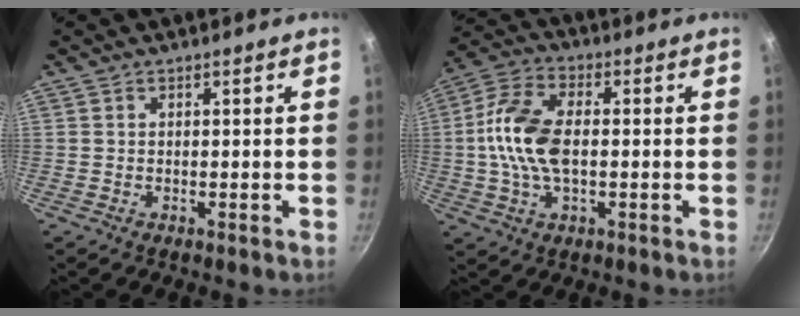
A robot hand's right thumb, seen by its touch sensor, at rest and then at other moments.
{"total": 12.7, "force": [-0.2, 7.2, 10.5], "torque": [-0.204, 0.027, -0.018]}